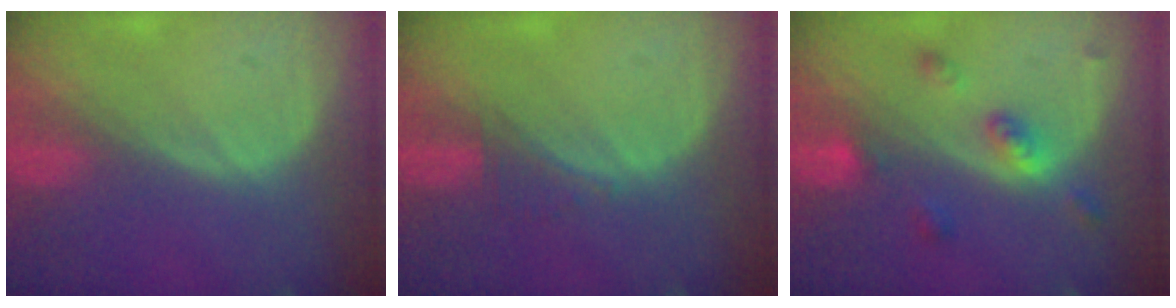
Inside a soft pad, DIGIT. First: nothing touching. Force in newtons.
{"total": 1.7, "press": 1.6, "slide": 0.7}
{"total": 5.2, "press": 4.5, "slide": 2.6}